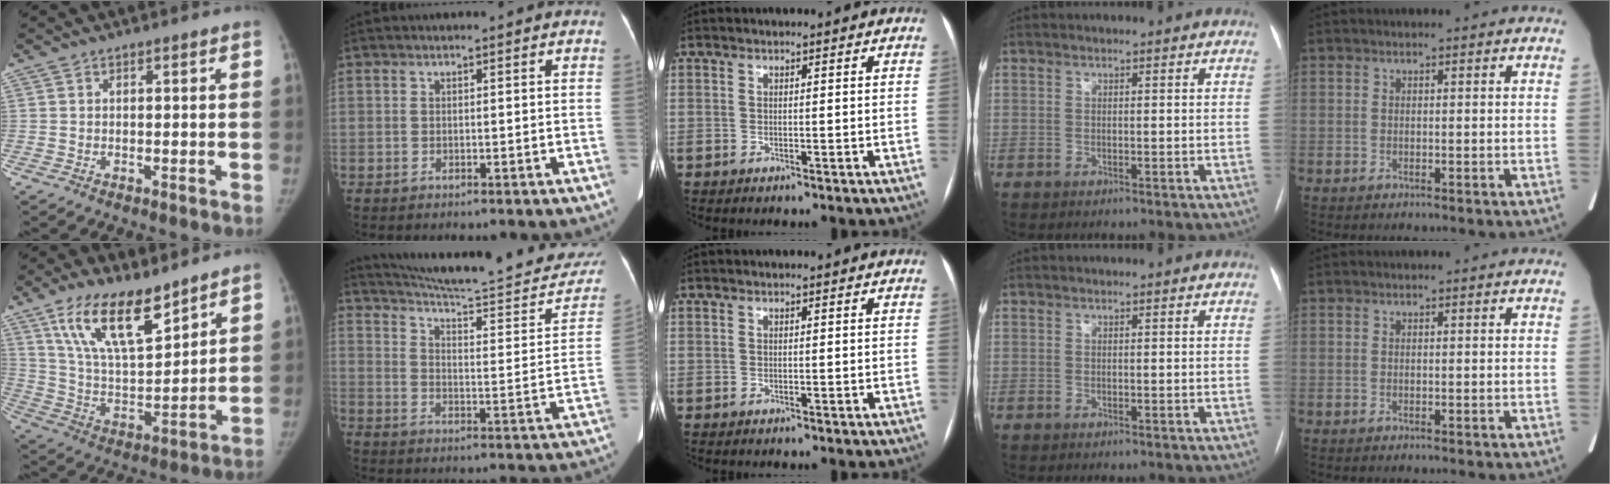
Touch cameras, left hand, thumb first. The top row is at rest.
{"thumb": {"total": 16.7, "force": [11.1, 6.4, 10.8], "torque": [-0.160, -0.060, 0.216]}, "index": {"total": 26.6, "force": [24.3, 3.2, 10.4], "torque": [-0.146, -0.067, 0.311]}}